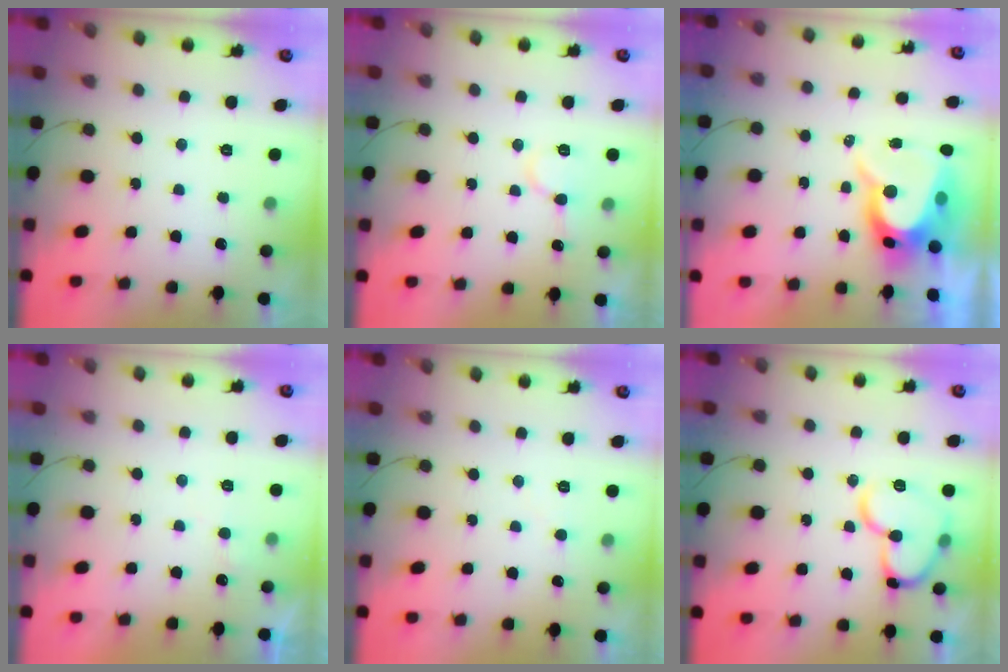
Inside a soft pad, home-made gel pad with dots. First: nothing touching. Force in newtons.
{"total": 8.5, "press": 8.5, "slide": 1.1}
{"total": 10.8, "press": 10.8, "slide": 0.6}
{"total": 3.9, "press": 3.9, "slide": 0.2}
{"total": 3.9, "press": 3.9, "slide": 0.4}
{"total": 14.8, "press": 14.7, "slide": 1.5}